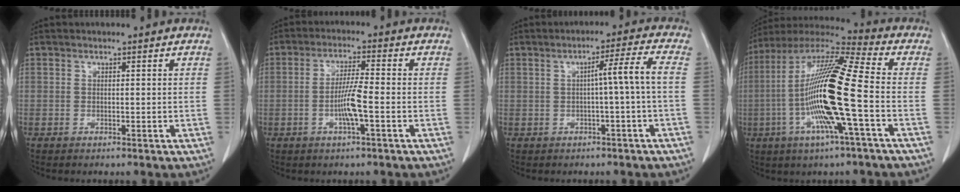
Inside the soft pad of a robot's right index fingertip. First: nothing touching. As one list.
[{"total": 5.8, "force": [-1.6, 0.4, 5.5], "torque": [-0.115, 0.001, -0.029]}, {"total": 5.0, "force": [-0.5, -0.9, 4.9], "torque": [-0.077, 0.013, -0.005]}, {"total": 19.2, "force": [-3.6, 0.7, 18.8], "torque": [-0.374, -0.004, -0.078]}]